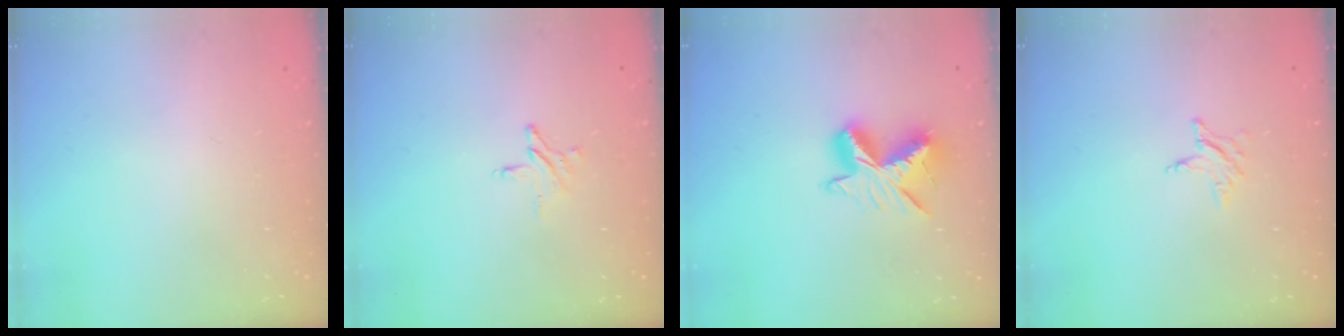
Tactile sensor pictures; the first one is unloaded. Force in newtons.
{"total": 3.8, "press": 3.8, "slide": 0.3}
{"total": 10.6, "press": 10.6, "slide": 0.7}
{"total": 2.9, "press": 2.9, "slide": 0.3}